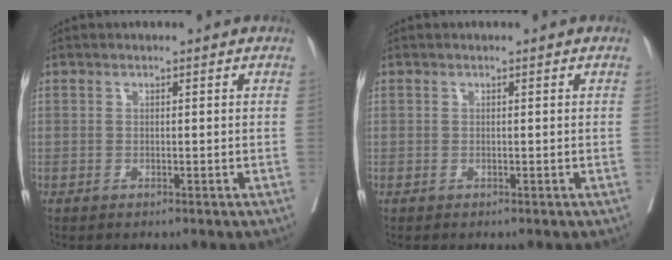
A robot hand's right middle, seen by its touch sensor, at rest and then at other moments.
{"total": 0.0}